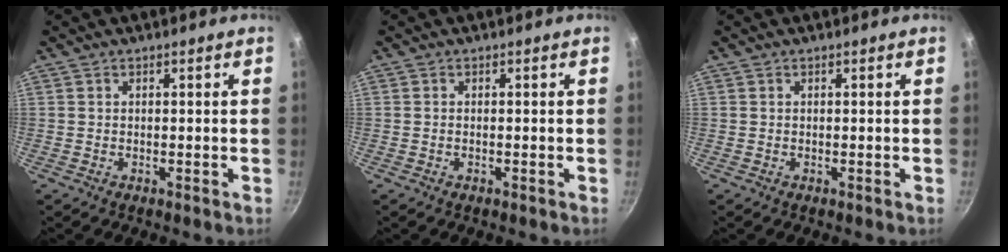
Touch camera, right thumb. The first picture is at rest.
{"total": 0.0}
{"total": 0.0}